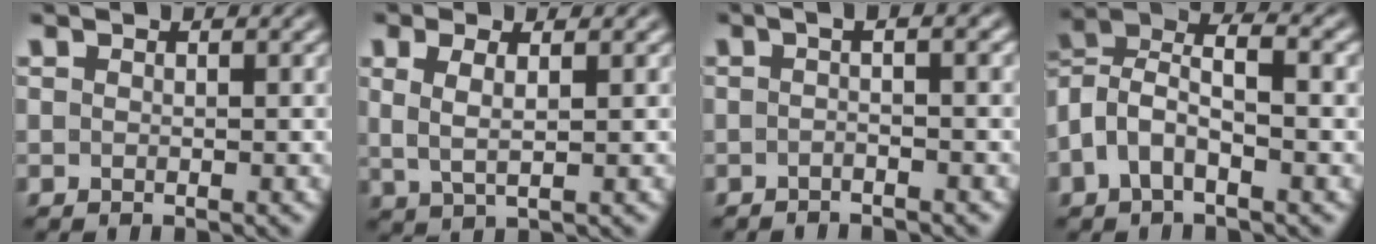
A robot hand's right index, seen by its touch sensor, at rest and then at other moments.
{"total": 3.2, "force": [0.8, 1.6, 2.7], "torque": [-0.058, -0.004, 0.019]}
{"total": 2.3, "force": [-0.8, -0.7, 2.0], "torque": [-0.020, 0.014, -0.022]}
{"total": 7.9, "force": [1.3, 5.6, 5.5], "torque": [-0.117, -0.006, 0.014]}